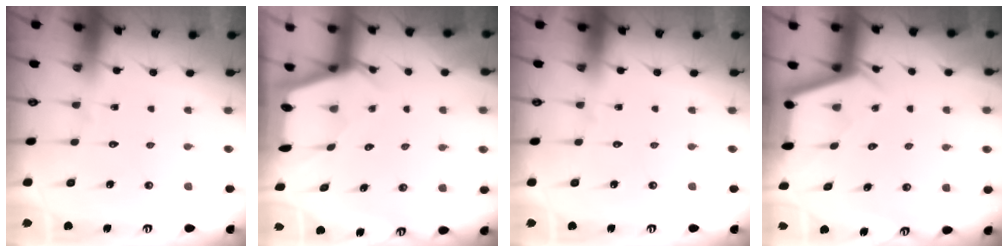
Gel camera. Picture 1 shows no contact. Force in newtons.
{"total": 2.3, "press": 2.3, "slide": 0.3}
{"total": 0.0}
{"total": 2.9, "press": 2.9, "slide": 0.3}